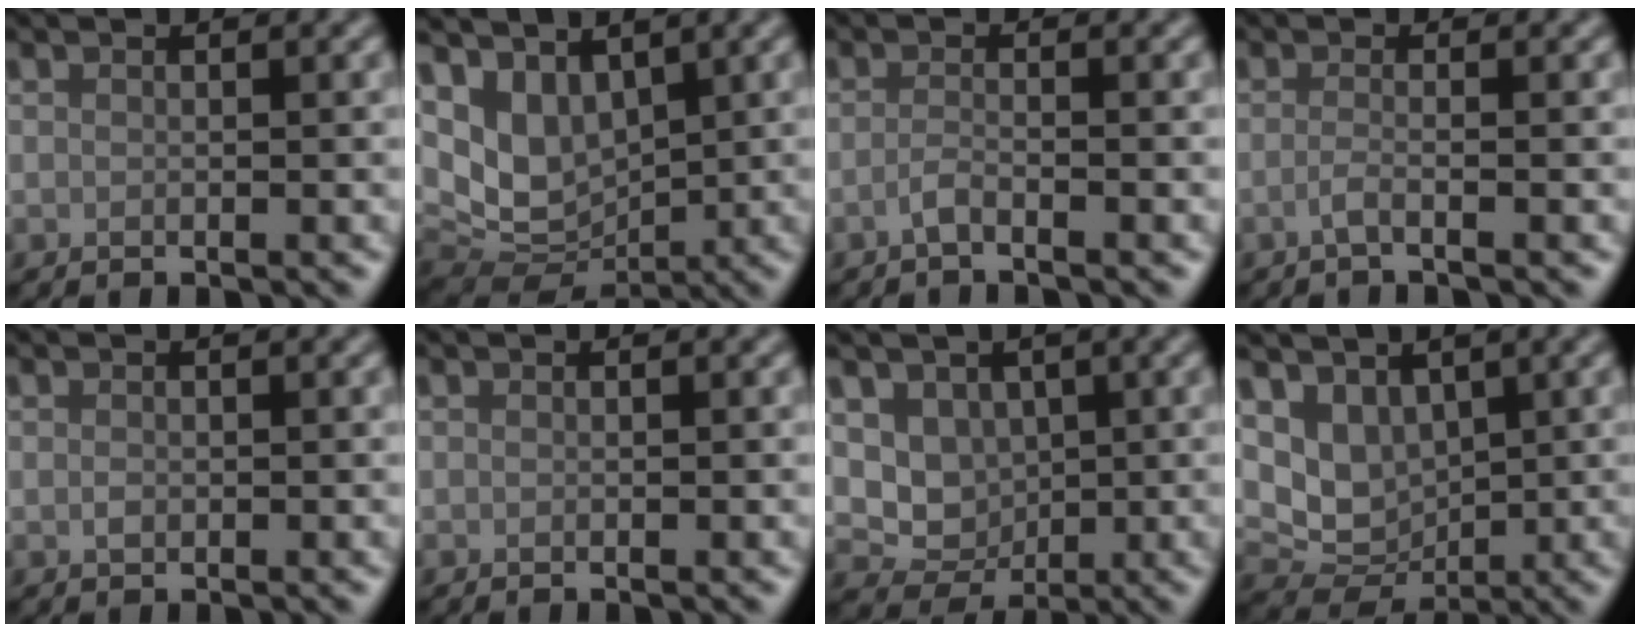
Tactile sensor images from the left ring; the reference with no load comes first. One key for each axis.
{"total": 5.5, "fx": 2.5, "fy": 3.5, "fz": 3.4, "tx": -0.071, "ty": -0.013, "tz": 0.045}
{"total": 1.5, "fx": -1.1, "fy": 0.2, "fz": 0.9, "tx": -0.018, "ty": 0.000, "tz": -0.027}
{"total": 1.6, "fx": -0.8, "fy": 0.4, "fz": 1.3, "tx": -0.019, "ty": -0.004, "tz": -0.026}
{"total": 0.5, "fx": -0.3, "fy": 0.3, "fz": 0.3, "tx": -0.009, "ty": -0.003, "tz": -0.006}
{"total": 0.0}
{"total": 3.7, "fx": 0.5, "fy": 3.1, "fz": 1.9, "tx": -0.026, "ty": -0.011, "tz": 0.013}
{"total": 5.4, "fx": 1.6, "fy": 4.0, "fz": 3.2, "tx": -0.063, "ty": -0.016, "tz": 0.034}